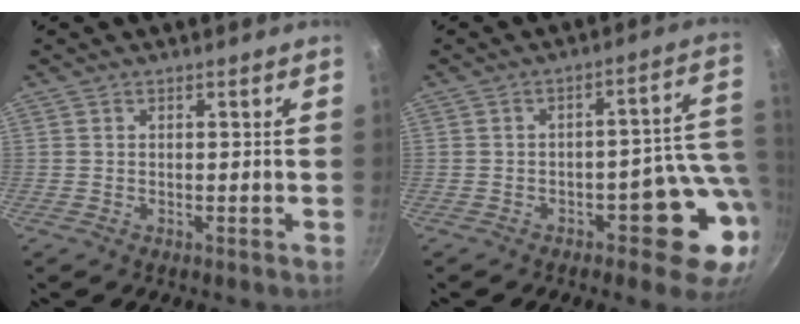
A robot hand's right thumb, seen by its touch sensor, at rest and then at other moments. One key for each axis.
{"total": 11.3, "fx": -2.4, "fy": 5.5, "fz": 9.6, "tx": -0.056, "ty": 0.029, "tz": -0.030}